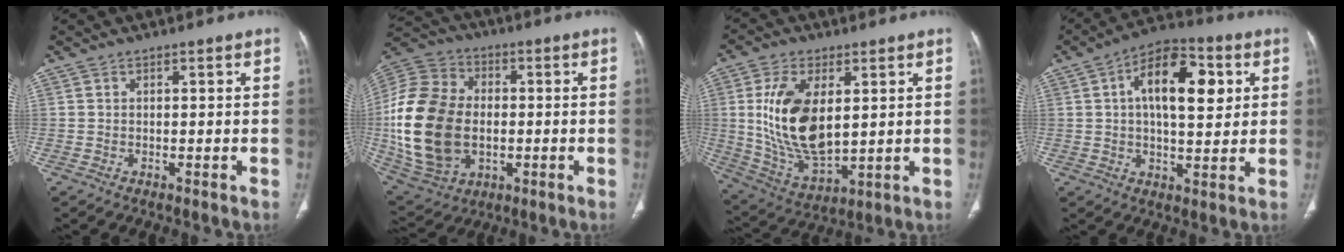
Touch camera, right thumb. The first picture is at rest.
{"total": 23.9, "force": [-1.7, 16.7, 17.0], "torque": [-0.341, 0.008, -0.016]}
{"total": 16.6, "force": [2.8, 8.8, 13.7], "torque": [-0.255, -0.021, 0.068]}
{"total": 15.2, "force": [4.0, 7.3, 12.7], "torque": [-0.176, 0.008, 0.056]}